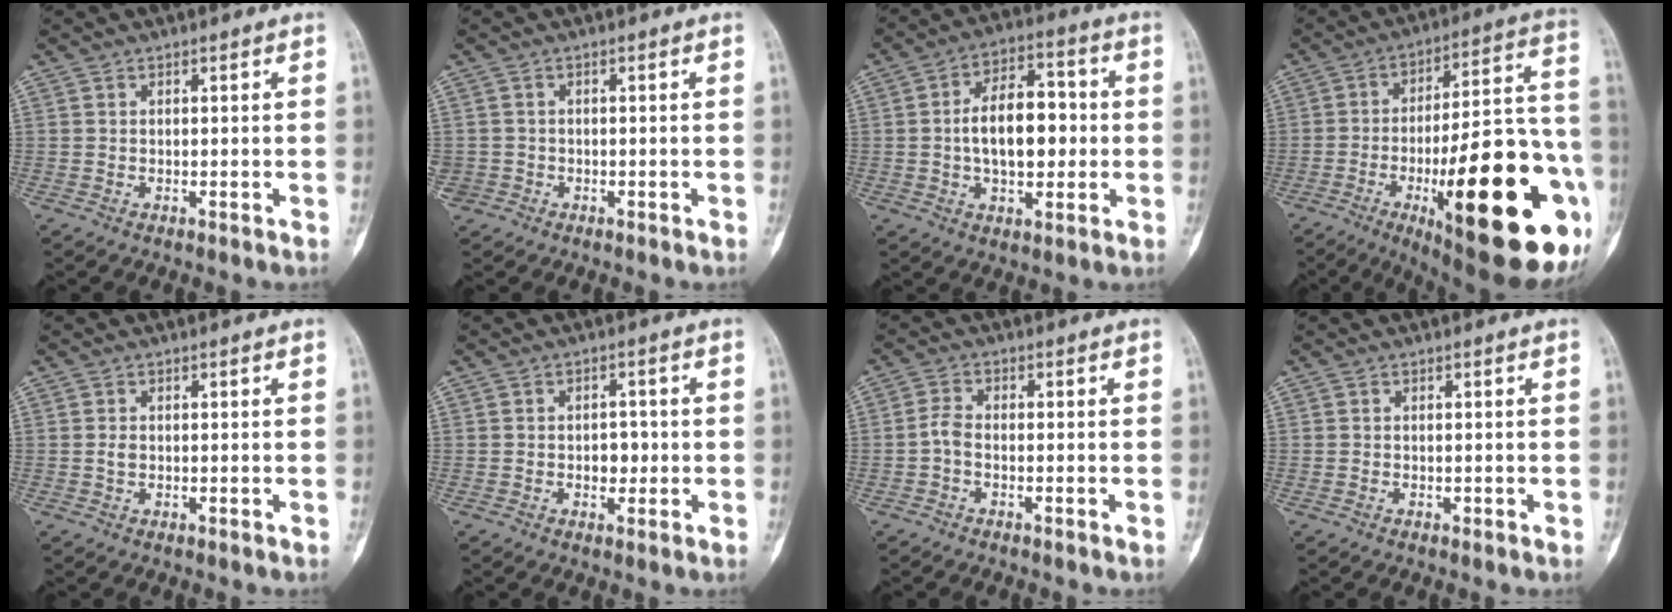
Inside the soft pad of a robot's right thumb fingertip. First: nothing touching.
{"total": 2.8, "force": [-1.0, 2.6, 0.4], "torque": [-0.001, 0.010, -0.020]}
{"total": 13.1, "force": [-0.2, 7.5, 10.8], "torque": [-0.150, 0.025, -0.005]}
{"total": 35.3, "force": [-11.6, 10.8, 31.5], "torque": [-0.378, 0.038, -0.162]}
{"total": 1.0, "force": [-0.1, 0.7, 0.7], "torque": [-0.013, 0.001, -0.002]}
{"total": 3.6, "force": [-0.5, 2.5, 2.5], "torque": [-0.013, 0.007, -0.008]}
{"total": 2.5, "force": [-0.9, 1.3, 1.9], "torque": [-0.040, 0.008, -0.025]}
{"total": 0.0}